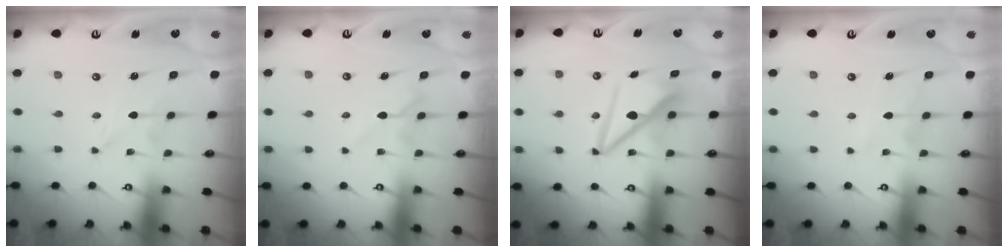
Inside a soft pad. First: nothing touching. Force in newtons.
{"total": 6.6, "press": 6.5, "slide": 0.9}
{"total": 9.1, "press": 9.1, "slide": 0.7}
{"total": 5.3, "press": 5.3, "slide": 0.4}